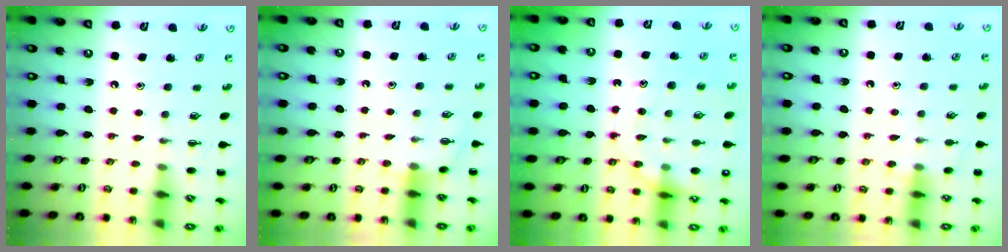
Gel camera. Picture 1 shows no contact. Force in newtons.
{"total": 4.8, "press": 4.6, "slide": 1.2}
{"total": 16.8, "press": 16.6, "slide": 2.1}
{"total": 6.9, "press": 6.4, "slide": 2.7}